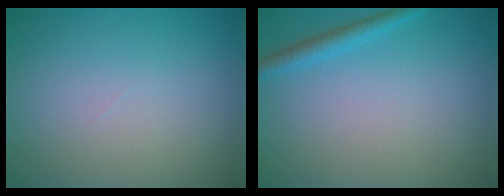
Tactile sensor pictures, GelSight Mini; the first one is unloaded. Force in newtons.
{"total": 2.3, "press": 2.3, "slide": 0.0}